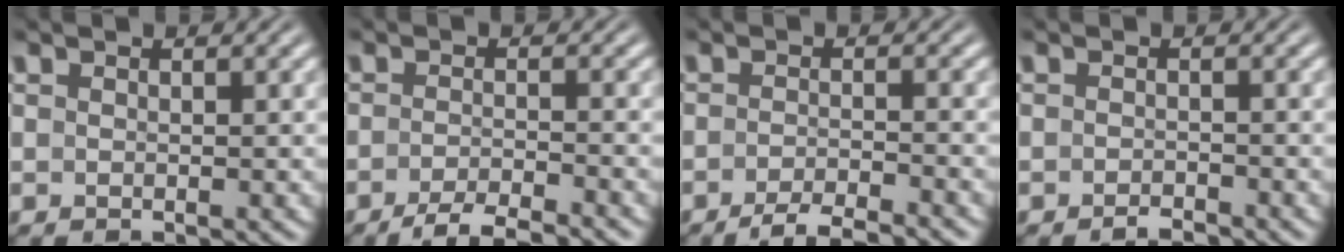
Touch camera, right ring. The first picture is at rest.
{"total": 3.9, "force": [-3.5, 0.3, 1.6], "torque": [-0.028, -0.005, -0.057]}
{"total": 3.6, "force": [-3.4, 0.2, 1.4], "torque": [-0.023, -0.003, -0.056]}
{"total": 1.5, "force": [-1.5, -0.3, 0.2], "torque": [-0.004, -0.001, -0.026]}